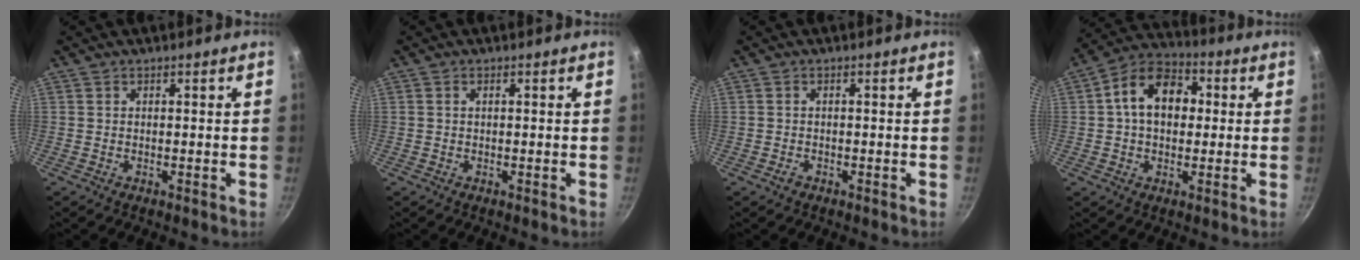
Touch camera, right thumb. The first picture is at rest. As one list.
[{"total": 0.6, "force": [0.1, 0.3, 0.5], "torque": [-0.010, 0.003, 0.002]}, {"total": 1.0, "force": [-0.7, 0.7, 0.4], "torque": [-0.010, 0.004, -0.013]}, {"total": 12.8, "force": [1.7, 9.0, 8.9], "torque": [-0.109, 0.027, 0.008]}]